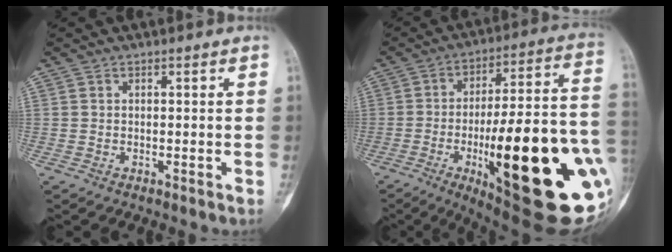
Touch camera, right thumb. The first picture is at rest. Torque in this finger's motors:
{"motor_torque": [2.96, 2.05, 2.56, -0.22, 0.81]}